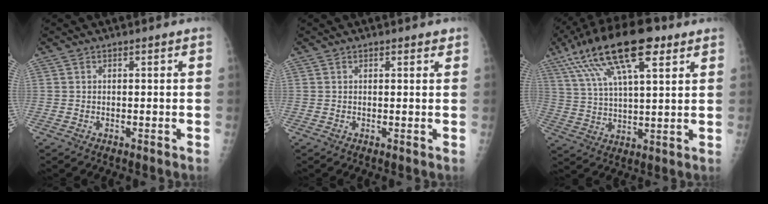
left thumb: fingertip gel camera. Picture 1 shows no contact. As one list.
[{"total": 1.5, "force": [1.0, 0.7, 0.8], "torque": [-0.005, -0.003, 0.010]}, {"total": 19.2, "force": [10.1, 6.7, 14.9], "torque": [-0.264, 0.001, 0.179]}]